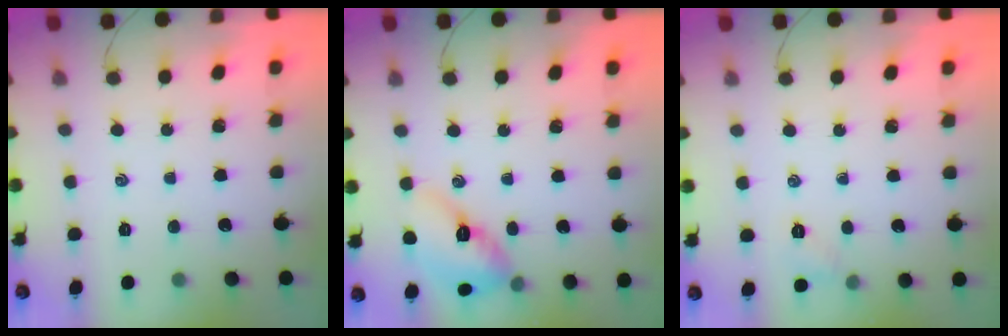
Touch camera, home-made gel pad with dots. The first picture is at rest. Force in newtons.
{"total": 13.0, "press": 12.9, "slide": 1.6}
{"total": 4.1, "press": 3.9, "slide": 1.4}